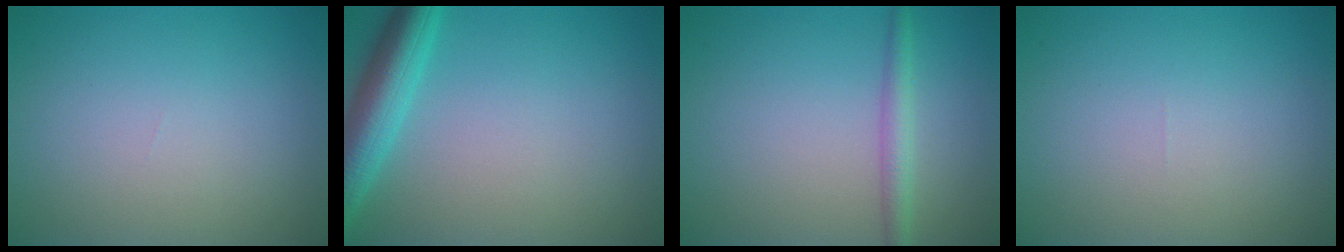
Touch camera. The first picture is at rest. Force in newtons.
{"total": 5.1, "press": 5.1, "slide": 0.3}
{"total": 2.2, "press": 2.2, "slide": 0.1}
{"total": 0.0}